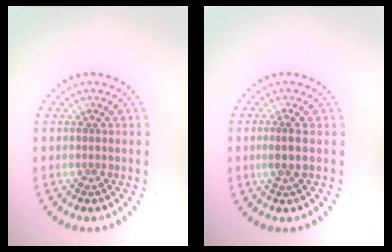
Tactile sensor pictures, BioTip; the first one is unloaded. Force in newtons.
{"total": 1.3, "press": 1.1, "slide": 0.7}